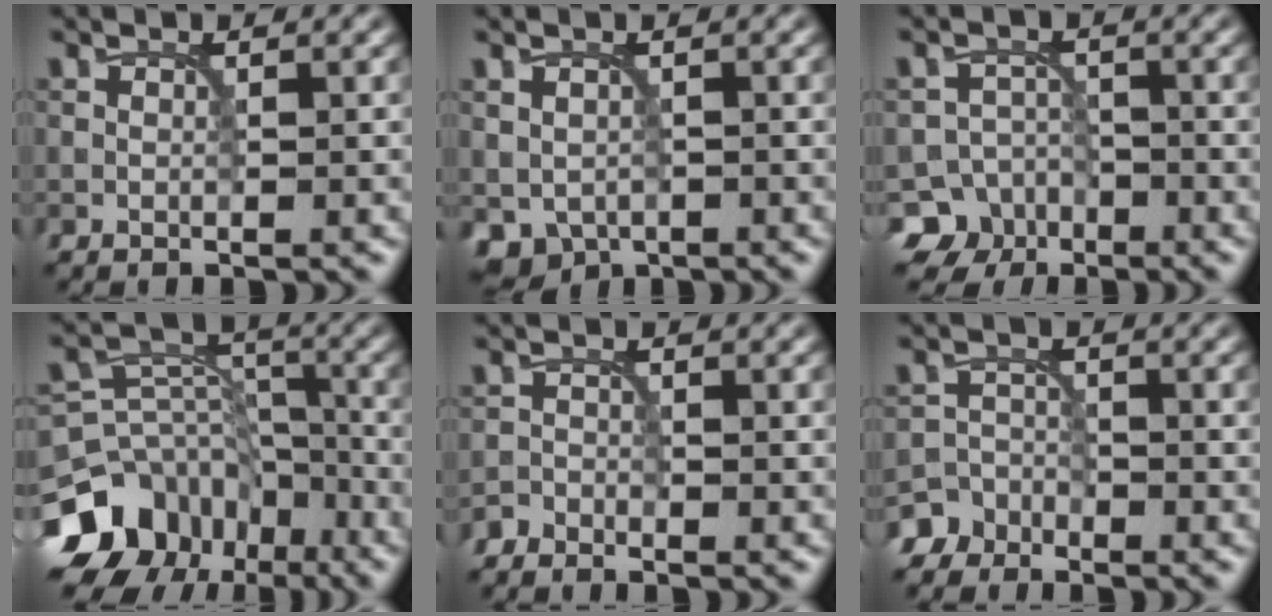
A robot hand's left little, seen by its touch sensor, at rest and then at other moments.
{"total": 2.1, "force": [-0.5, 1.8, 1.0], "torque": [-0.020, -0.012, -0.003]}
{"total": 6.9, "force": [-4.7, 5.1, 0.6], "torque": [0.010, -0.010, -0.083]}
{"total": 15.1, "force": [-9.5, 11.0, 4.1], "torque": [-0.110, -0.018, -0.144]}
{"total": 1.4, "force": [-1.4, 0.3, 0.0], "torque": [-0.004, 0.002, -0.033]}
{"total": 4.0, "force": [-3.4, 2.2, 0.0], "torque": [0.016, 0.002, -0.059]}